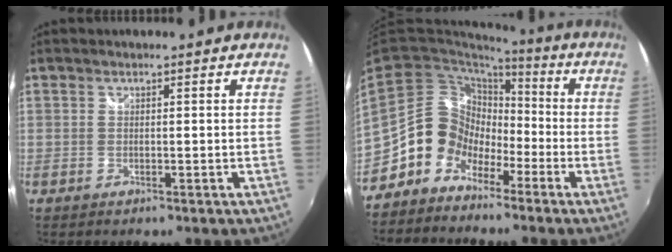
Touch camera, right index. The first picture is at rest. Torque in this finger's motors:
{"motor_torque": [0.07, -0.01, -0.47, -0.21]}